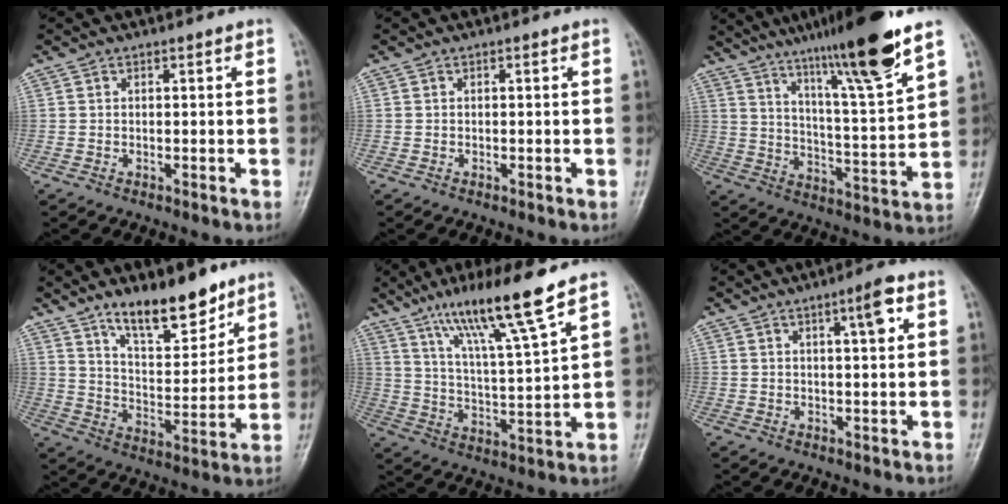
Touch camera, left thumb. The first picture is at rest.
{"total": 0.0}
{"total": 18.2, "force": [12.7, 0.4, 13.0], "torque": [-0.192, -0.061, 0.207]}
{"total": 13.6, "force": [10.0, 5.0, 7.8], "torque": [-0.090, -0.076, 0.175]}
{"total": 14.1, "force": [9.7, 0.2, 10.3], "torque": [-0.179, -0.051, 0.174]}
{"total": 4.6, "force": [1.9, 0.8, 4.1], "torque": [-0.060, -0.002, 0.031]}